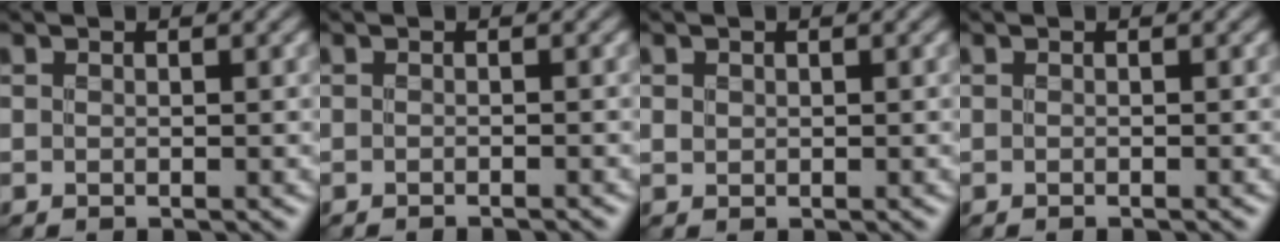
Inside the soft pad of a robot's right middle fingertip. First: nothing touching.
{"total": 1.2, "force": [-1.1, 0.2, 0.5], "torque": [0.005, -0.001, -0.016]}
{"total": 0.6, "force": [0.3, 0.6, 0.2], "torque": [-0.002, -0.003, 0.007]}
{"total": 0.6, "force": [-0.5, 0.1, 0.3], "torque": [0.001, 0.001, -0.008]}